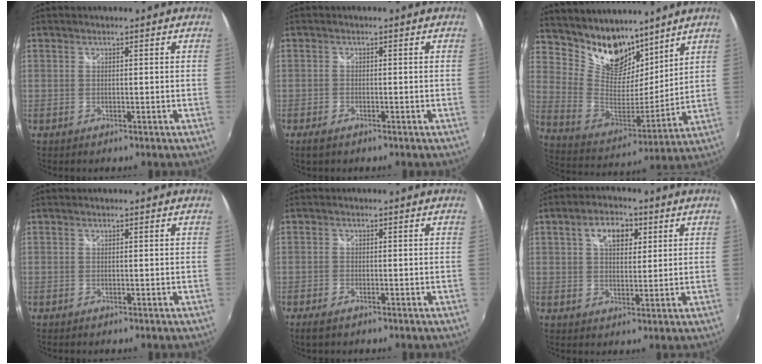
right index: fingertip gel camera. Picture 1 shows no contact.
{"total": 2.3, "force": [-1.7, 1.0, 1.3], "torque": [-0.032, -0.006, -0.033]}
{"total": 16.9, "force": [12.5, 9.5, 6.4], "torque": [-0.152, 0.009, 0.239]}
{"total": 0.0}
{"total": 2.7, "force": [-1.9, 1.2, 1.5], "torque": [-0.038, -0.008, -0.037]}
{"total": 6.9, "force": [2.8, 4.0, 4.8], "torque": [-0.080, 0.019, 0.045]}